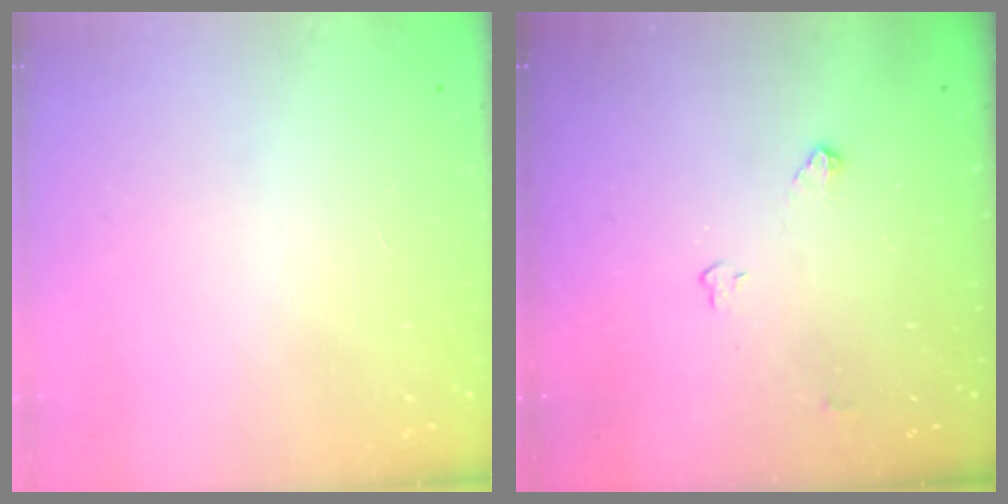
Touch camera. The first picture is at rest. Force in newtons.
{"total": 3.7, "press": 3.7, "slide": 0.6}